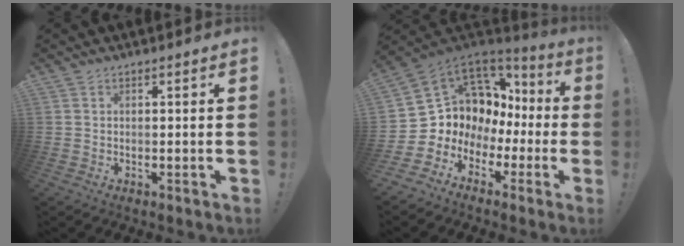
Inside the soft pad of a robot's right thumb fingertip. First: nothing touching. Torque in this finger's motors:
{"motor_torque": [0.47, 0.23, -0.12, -0.08, 0.13]}